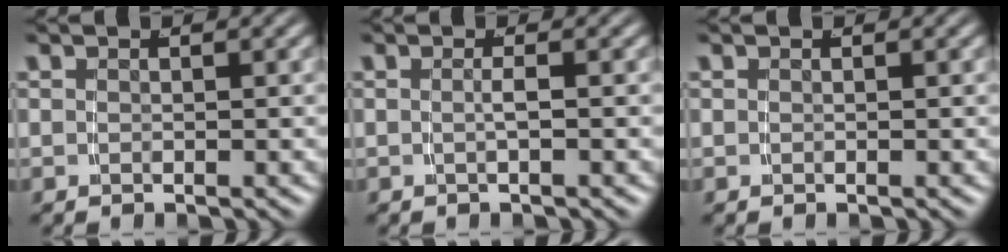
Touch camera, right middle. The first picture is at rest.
{"total": 1.1, "force": [-0.5, -0.6, 0.7], "torque": [-0.016, -0.003, -0.006]}
{"total": 0.0}